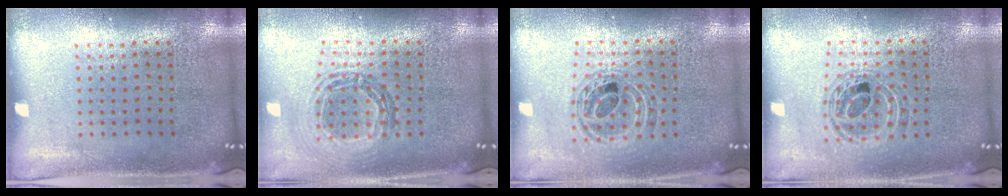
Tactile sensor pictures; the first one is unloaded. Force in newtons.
{"total": 0.9, "press": 0.9, "slide": 0.2}
{"total": 0.9, "press": 0.9, "slide": 0.2}
{"total": 0.9, "press": 0.9, "slide": 0.2}